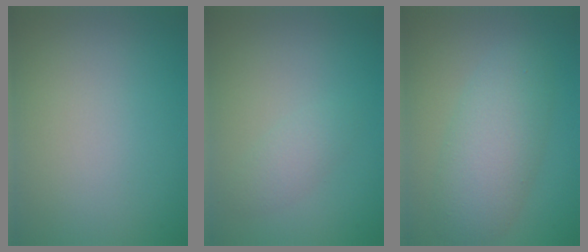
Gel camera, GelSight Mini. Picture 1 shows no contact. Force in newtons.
{"total": 1.6, "press": 1.6, "slide": 0.1}
{"total": 5.5, "press": 5.5, "slide": 0.4}